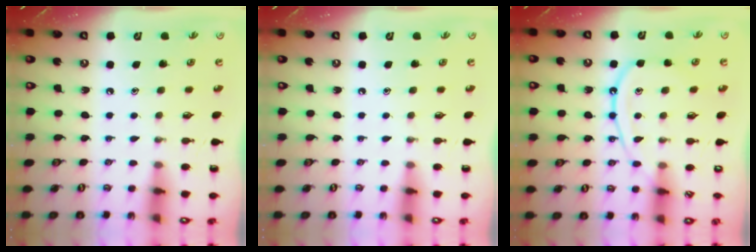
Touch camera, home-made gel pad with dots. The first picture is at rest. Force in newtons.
{"total": 0.0}
{"total": 11.6, "press": 11.5, "slide": 1.2}